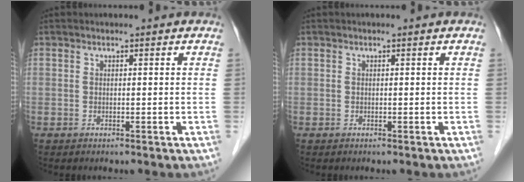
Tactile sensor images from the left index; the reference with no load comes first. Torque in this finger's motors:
{"motor_torque": [0.00, 0.00, 0.00, 0.00]}